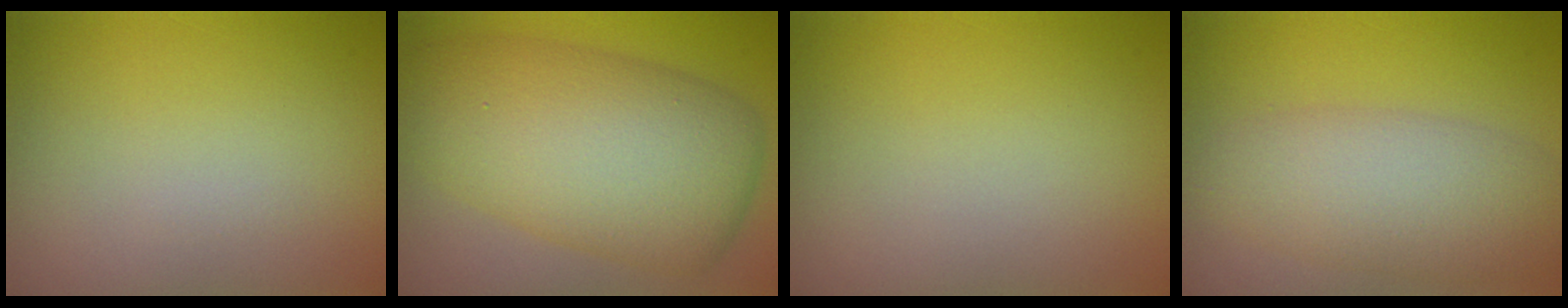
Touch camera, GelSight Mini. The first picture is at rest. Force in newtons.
{"total": 10.8, "press": 10.8, "slide": 0.4}
{"total": 0.0}
{"total": 5.7, "press": 5.7, "slide": 0.1}